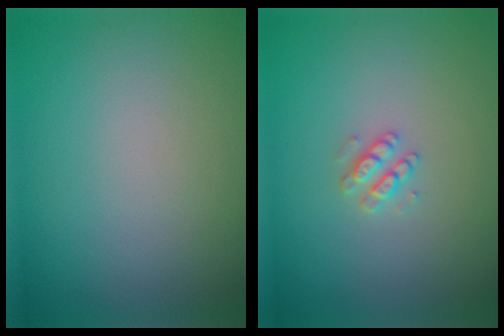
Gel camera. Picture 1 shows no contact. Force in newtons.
{"total": 1.6, "press": 1.6, "slide": 0.3}